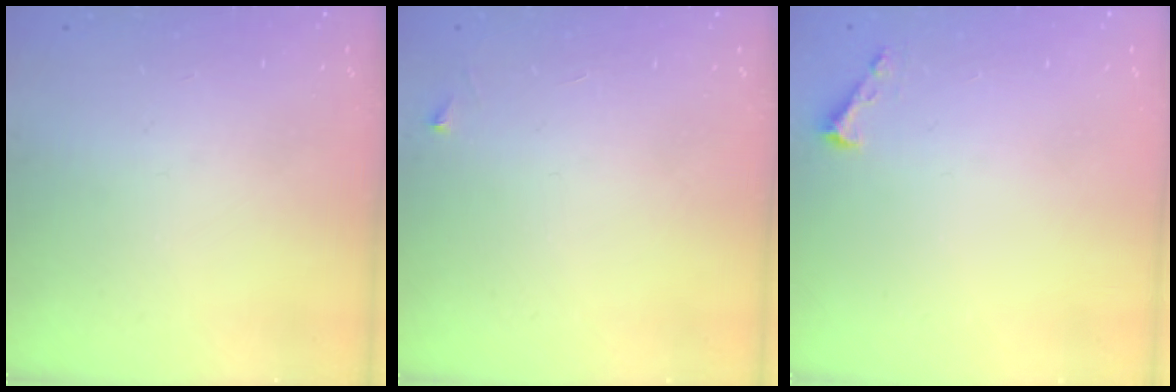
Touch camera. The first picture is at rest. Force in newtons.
{"total": 2.5, "press": 2.5, "slide": 0.3}
{"total": 1.6, "press": 1.6, "slide": 0.1}